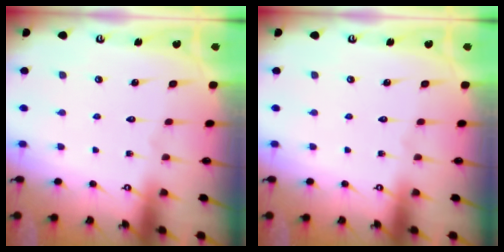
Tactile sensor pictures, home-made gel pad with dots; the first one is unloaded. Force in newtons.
{"total": 0.0}